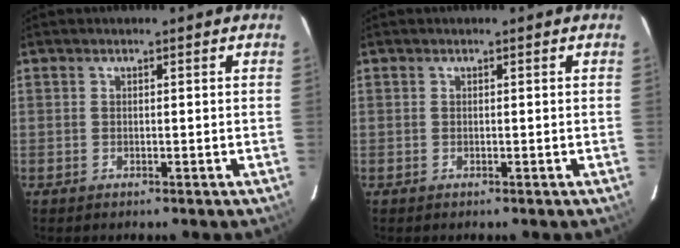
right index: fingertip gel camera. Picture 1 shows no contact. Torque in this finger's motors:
{"motor_torque": [-0.01, 0.01, 0.00, 0.00]}